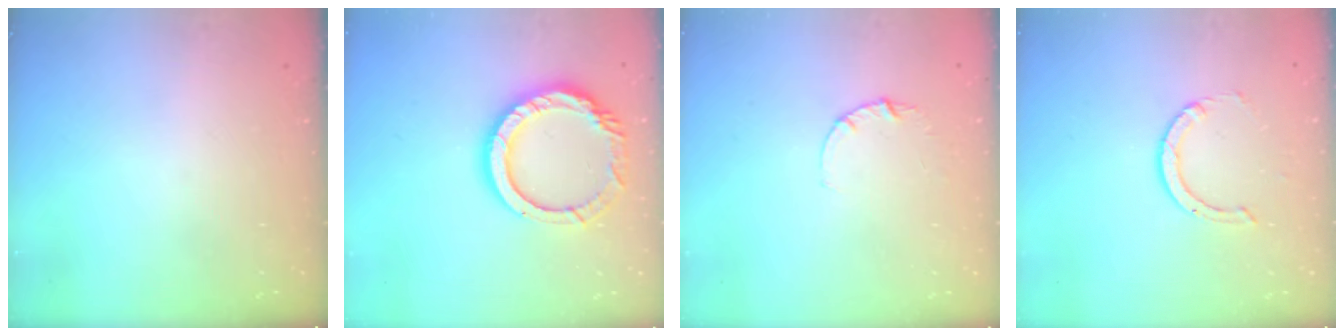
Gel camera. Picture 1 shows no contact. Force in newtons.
{"total": 14.2, "press": 14.1, "slide": 1.3}
{"total": 2.8, "press": 2.8, "slide": 0.3}
{"total": 3.3, "press": 3.3, "slide": 0.3}